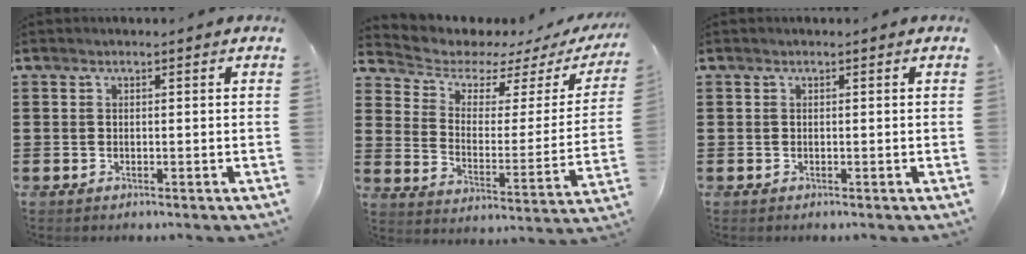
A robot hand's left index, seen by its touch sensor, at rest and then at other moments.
{"total": 4.2, "force": [3.5, 2.0, 1.1], "torque": [-0.050, -0.026, 0.055]}
{"total": 0.0}